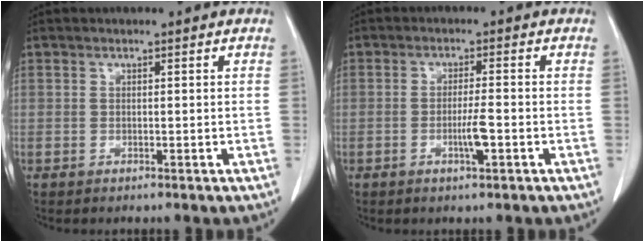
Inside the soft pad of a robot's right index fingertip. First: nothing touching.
{"total": 3.6, "force": [-1.2, 0.1, 3.4], "torque": [-0.064, -0.004, -0.021]}